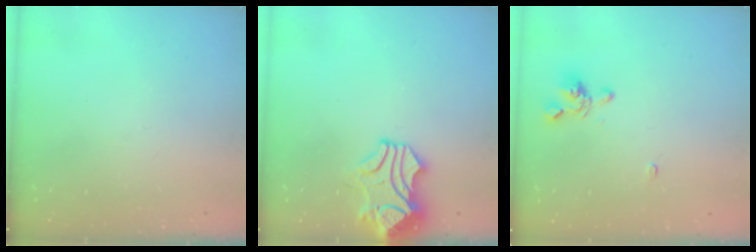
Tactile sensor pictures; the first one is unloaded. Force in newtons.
{"total": 1.4, "press": 0.5, "slide": 1.3}
{"total": 2.2, "press": 2.0, "slide": 0.8}